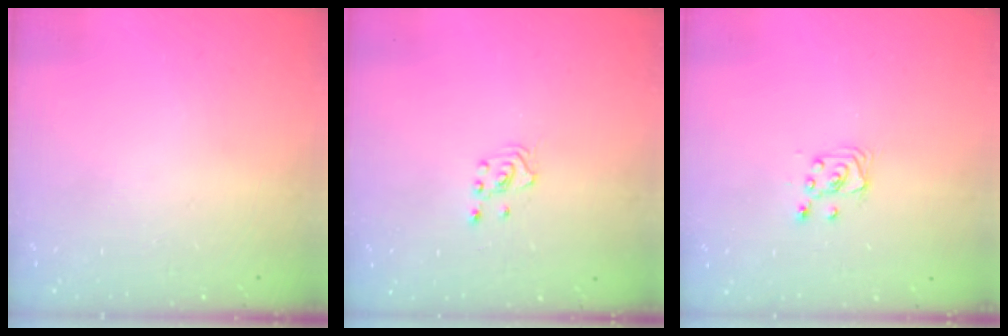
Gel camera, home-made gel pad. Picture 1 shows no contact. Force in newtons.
{"total": 2.0, "press": 2.0, "slide": 0.3}
{"total": 3.5, "press": 3.5, "slide": 0.4}